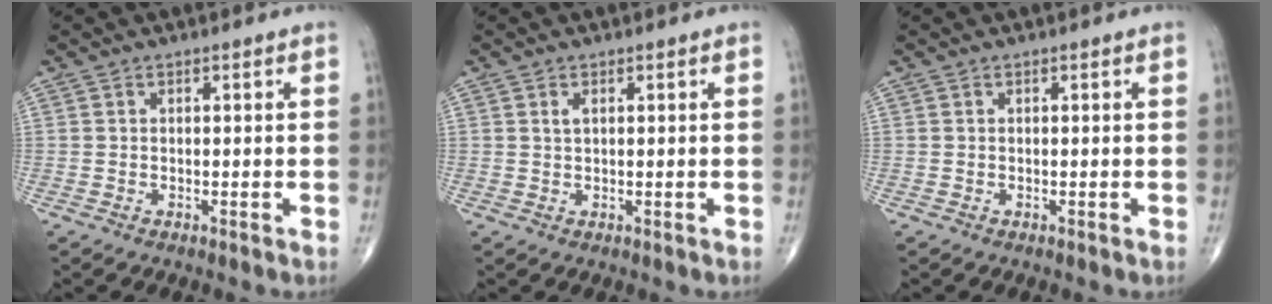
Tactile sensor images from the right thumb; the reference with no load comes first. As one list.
[{"total": 1.1, "force": [0.5, 0.5, 0.9], "torque": [-0.020, 0.004, 0.010]}, {"total": 0.0}]